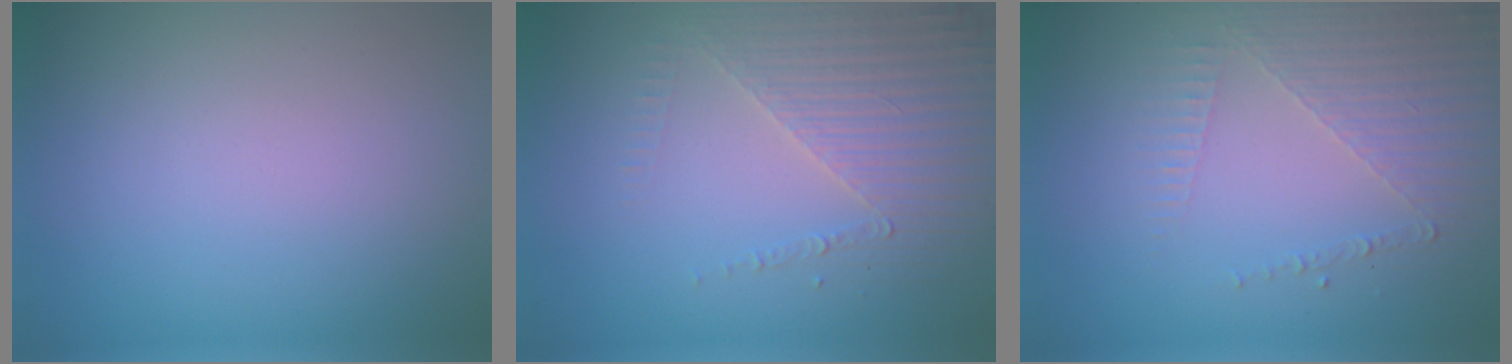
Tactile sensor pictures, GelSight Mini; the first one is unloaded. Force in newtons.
{"total": 4.5, "press": 3.2, "slide": 3.1}
{"total": 5.1, "press": 3.1, "slide": 4.0}